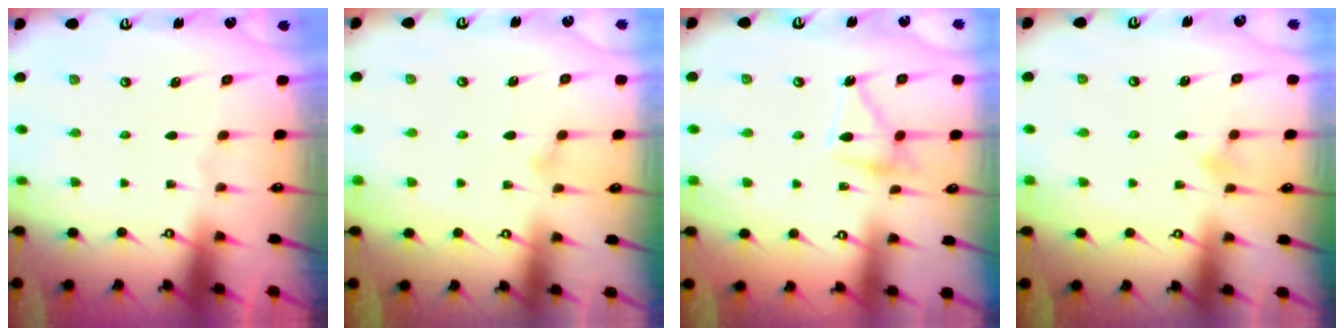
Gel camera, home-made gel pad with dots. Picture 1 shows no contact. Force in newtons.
{"total": 7.1, "press": 7.1, "slide": 0.3}
{"total": 13.0, "press": 13.0, "slide": 0.5}
{"total": 5.8, "press": 5.8, "slide": 0.3}